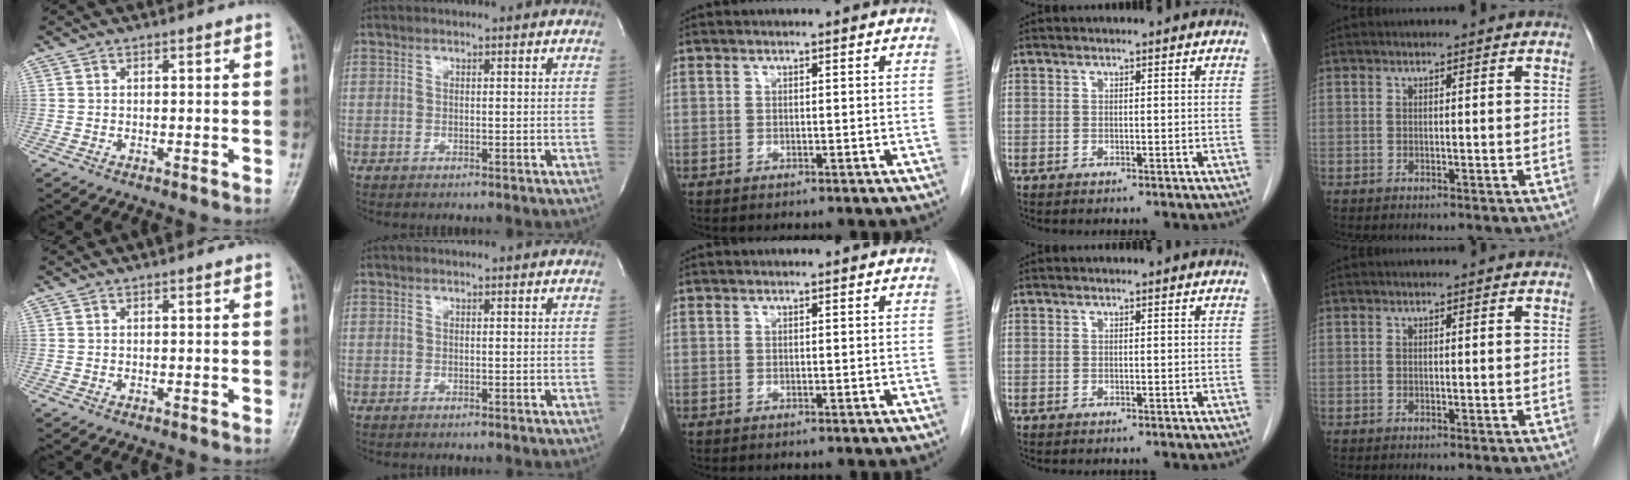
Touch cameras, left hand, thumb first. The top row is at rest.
{}